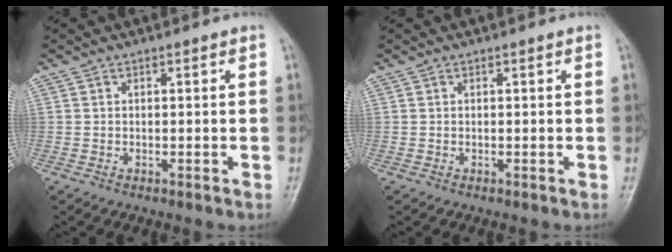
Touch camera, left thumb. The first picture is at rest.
{"total": 0.0}